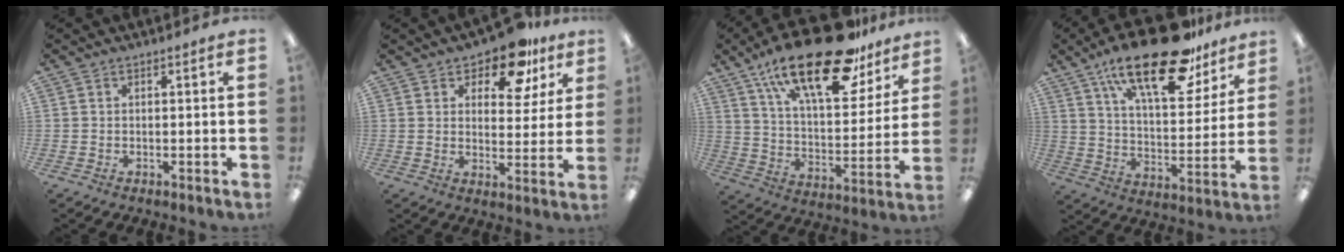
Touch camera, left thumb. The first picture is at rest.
{"total": 11.5, "force": [8.5, 5.0, 5.9], "torque": [-0.089, -0.043, 0.149]}
{"total": 25.8, "force": [17.6, 10.0, 15.9], "torque": [-0.260, -0.100, 0.297]}
{"total": 23.8, "force": [16.4, 9.3, 14.5], "torque": [-0.228, -0.093, 0.274]}